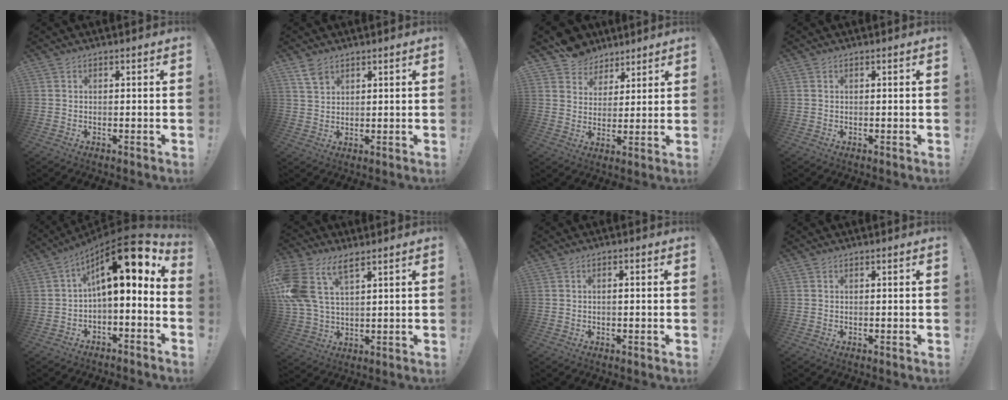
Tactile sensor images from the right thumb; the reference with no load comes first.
{"total": 4.3, "force": [3.0, 2.4, 1.9], "torque": [-0.029, -0.014, 0.056]}
{"total": 7.3, "force": [5.3, 5.1, 0.2], "torque": [-0.009, -0.042, 0.107]}
{"total": 0.0}
{"total": 16.1, "force": [5.4, 5.4, 14.2], "torque": [-0.230, -0.036, 0.091]}
{"total": 13.3, "force": [6.6, 7.3, 9.0], "torque": [-0.207, -0.020, 0.128]}
{"total": 1.1, "force": [-0.4, 0.0, 1.0], "torque": [-0.022, 0.002, -0.007]}
{"total": 0.0}